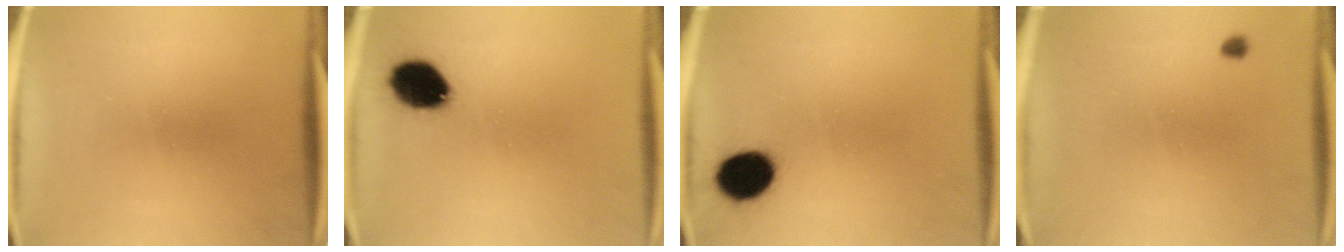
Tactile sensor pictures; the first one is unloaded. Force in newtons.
{"total": 10.9}
{"total": 10.0}
{"total": 0.9}